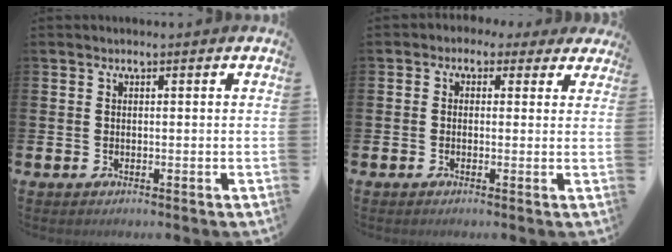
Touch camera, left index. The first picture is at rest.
{"total": 1.2, "force": [0.0, 1.2, 0.2], "torque": [-0.005, 0.002, -0.007]}